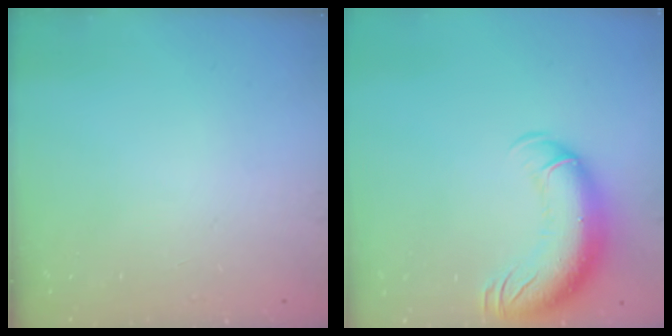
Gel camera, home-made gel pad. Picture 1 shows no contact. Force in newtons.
{"total": 14.6, "press": 14.2, "slide": 3.3}